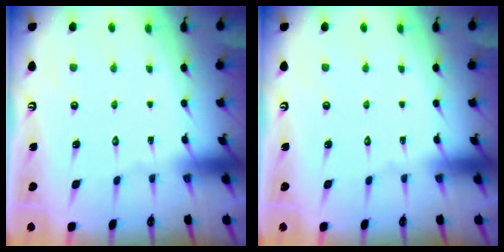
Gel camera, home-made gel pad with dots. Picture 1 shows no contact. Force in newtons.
{"total": 0.0}